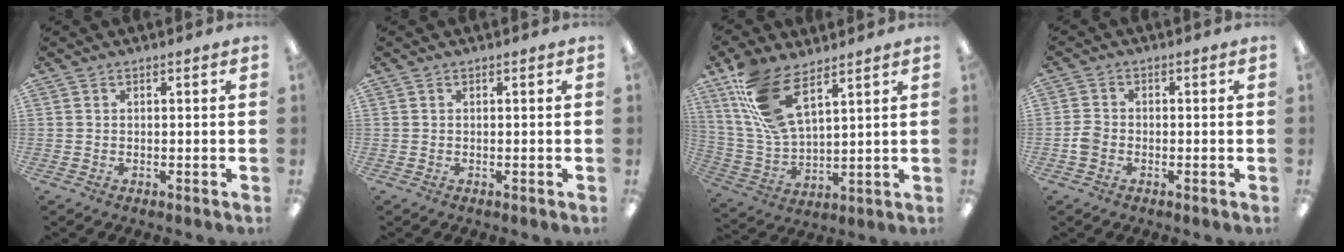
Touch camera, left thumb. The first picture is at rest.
{"total": 0.0}
{"total": 15.0, "force": [9.7, 5.7, 10.0], "torque": [-0.227, -0.033, 0.177]}
{"total": 3.1, "force": [-1.2, 2.3, 1.6], "torque": [-0.026, 0.009, -0.022]}